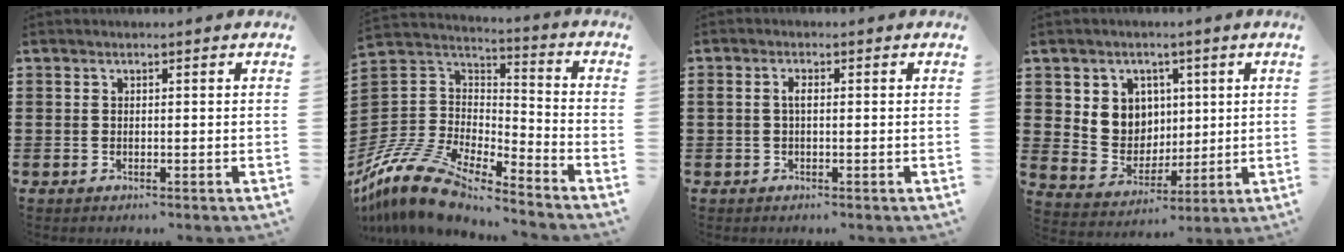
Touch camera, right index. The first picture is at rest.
{"total": 12.8, "force": [-11.3, 3.6, 4.9], "torque": [-0.120, 0.014, -0.227]}
{"total": 1.7, "force": [-0.1, 0.7, 1.5], "torque": [-0.029, 0.003, -0.003]}
{"total": 6.8, "force": [2.5, 6.3, 1.0], "torque": [-0.049, -0.004, 0.047]}